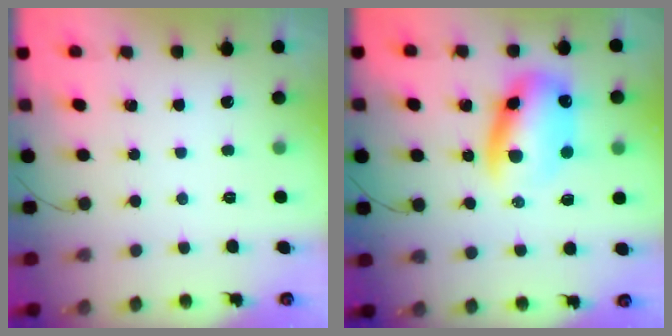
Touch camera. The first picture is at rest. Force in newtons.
{"total": 12.3, "press": 11.9, "slide": 3.3}